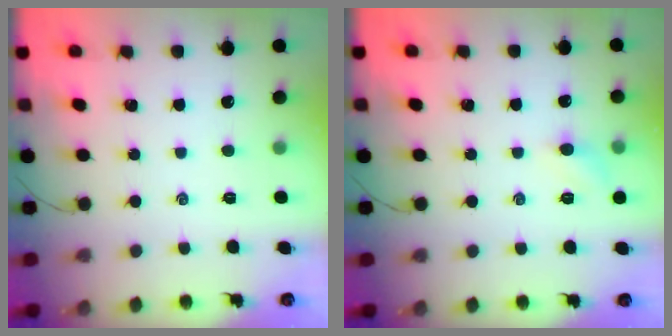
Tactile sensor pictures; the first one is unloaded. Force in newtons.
{"total": 5.2, "press": 5.0, "slide": 1.1}